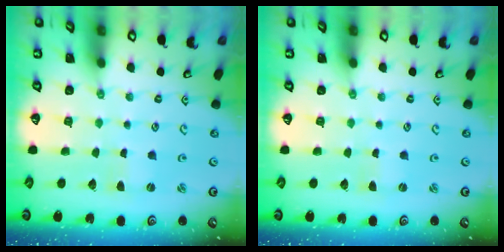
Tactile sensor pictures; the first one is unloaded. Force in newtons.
{"total": 0.0}